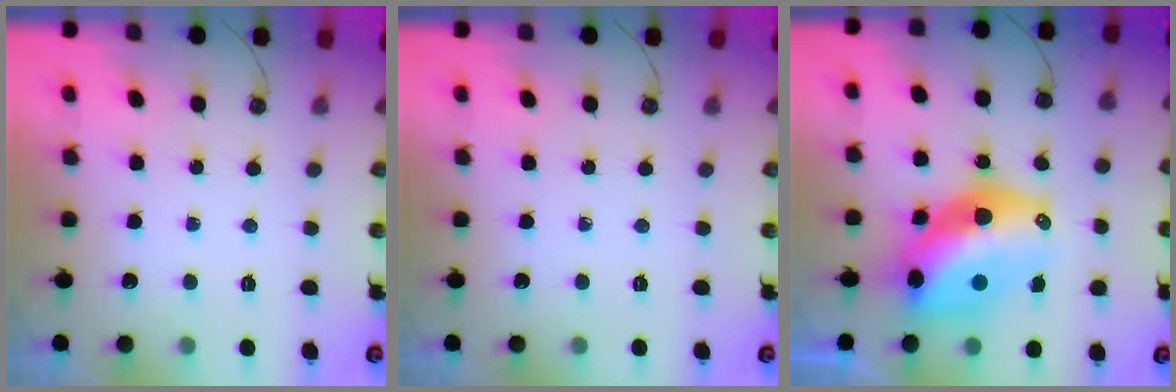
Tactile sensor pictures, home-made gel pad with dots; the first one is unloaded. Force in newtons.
{"total": 0.0}
{"total": 16.3, "press": 16.3, "slide": 1.6}